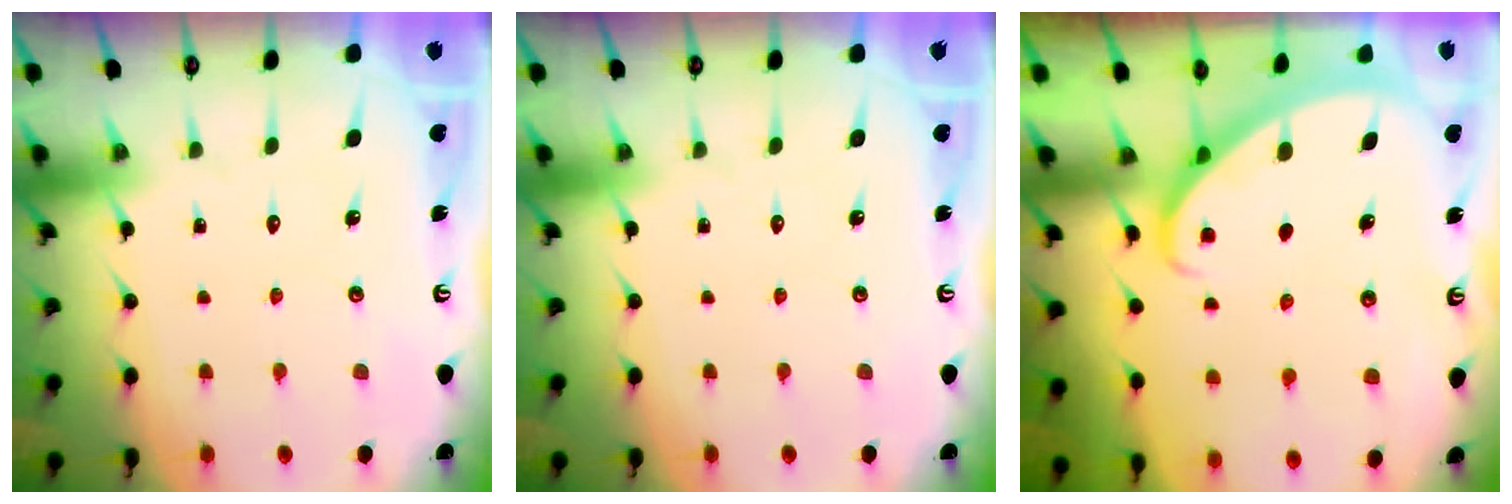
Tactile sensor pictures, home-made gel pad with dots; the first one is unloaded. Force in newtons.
{"total": 0.0}
{"total": 2.2, "press": 2.2, "slide": 0.1}